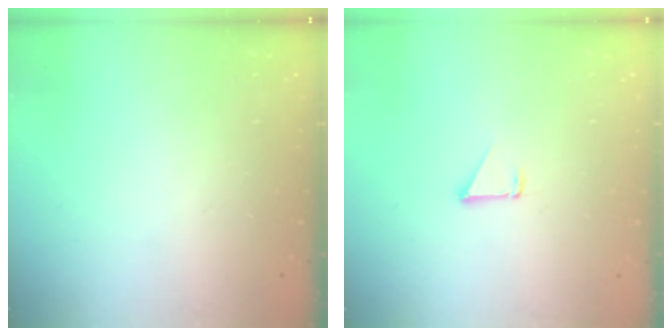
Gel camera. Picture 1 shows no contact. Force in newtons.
{"total": 1.5, "press": 1.5, "slide": 0.1}